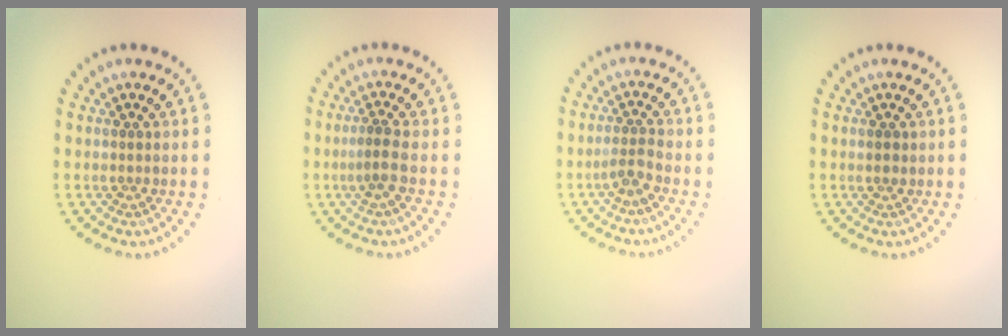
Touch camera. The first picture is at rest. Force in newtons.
{"total": 1.8, "press": 1.4, "slide": 1.1}
{"total": 1.8, "press": 1.2, "slide": 1.3}
{"total": 0.8, "press": 0.7, "slide": 0.4}